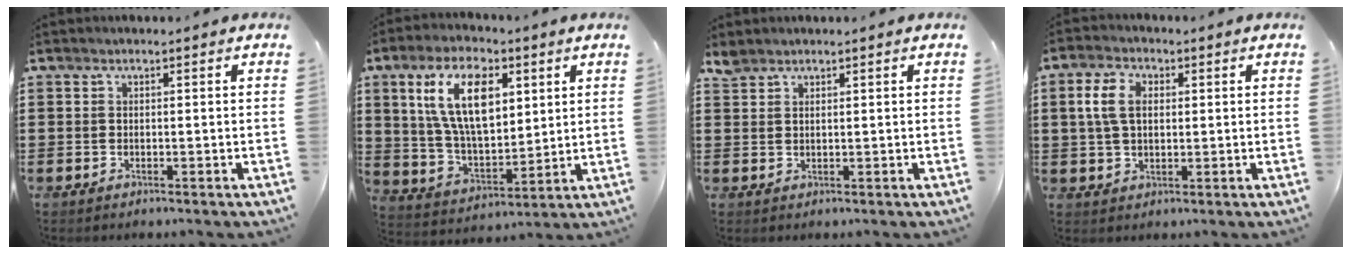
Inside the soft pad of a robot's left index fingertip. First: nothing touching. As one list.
[{"total": 13.4, "force": [5.7, 6.4, 10.3], "torque": [-0.215, 0.008, 0.103]}, {"total": 1.8, "force": [1.7, 0.5, 0.4], "torque": [-0.014, 0.000, 0.033]}, {"total": 5.7, "force": [1.3, 3.6, 4.2], "torque": [-0.100, 0.014, 0.017]}]